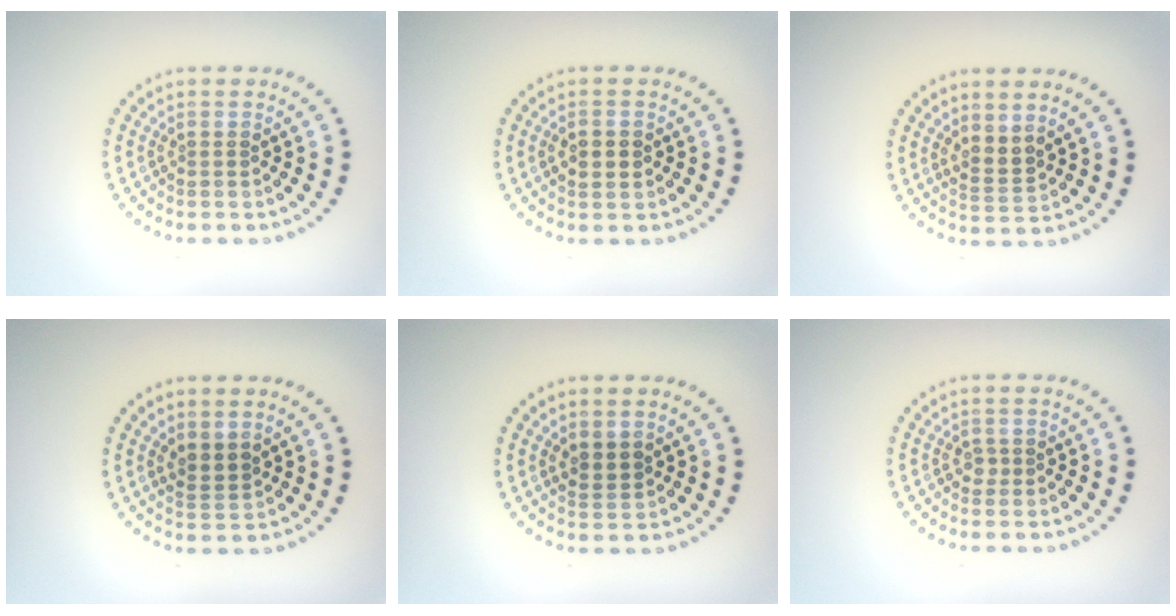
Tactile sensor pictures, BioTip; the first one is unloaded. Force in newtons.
{"total": 2.4, "press": 2.4, "slide": 0.1}
{"total": 2.0, "press": 1.4, "slide": 1.4}
{"total": 1.7, "press": 1.3, "slide": 1.1}
{"total": 1.8, "press": 1.5, "slide": 0.9}
{"total": 0.8, "press": 0.6, "slide": 0.4}